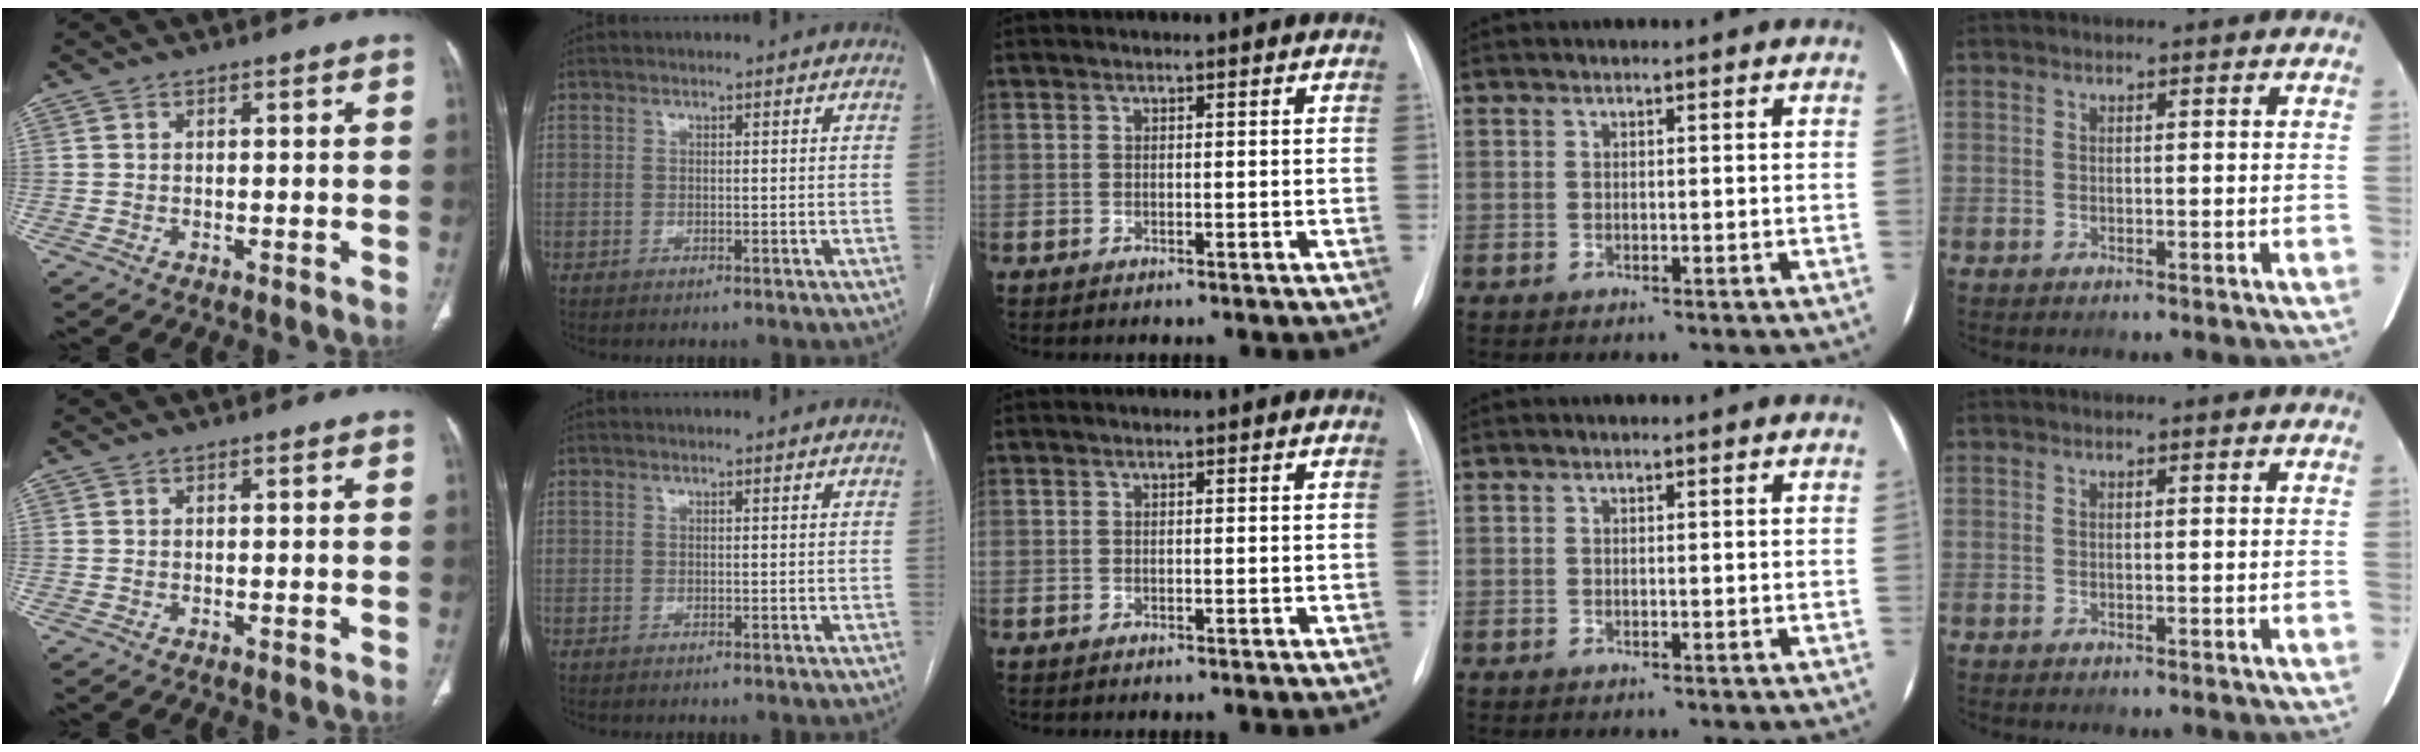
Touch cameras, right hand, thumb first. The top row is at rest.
{}